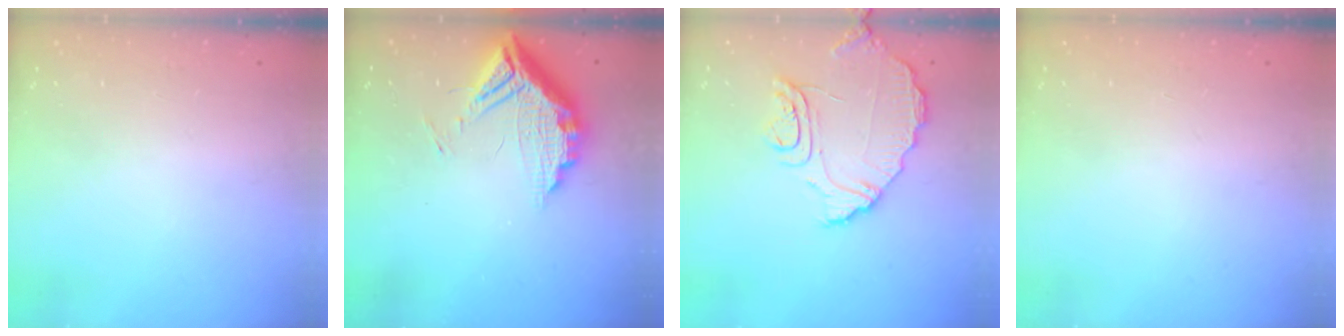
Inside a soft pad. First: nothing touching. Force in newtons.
{"total": 13.0, "press": 12.9, "slide": 1.5}
{"total": 9.4, "press": 9.3, "slide": 1.0}
{"total": 0.0}